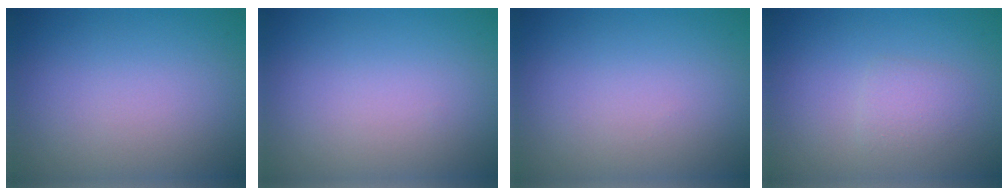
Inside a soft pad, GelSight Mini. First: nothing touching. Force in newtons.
{"total": 0.0}
{"total": 0.0}
{"total": 1.6, "press": 1.6, "slide": 0.1}